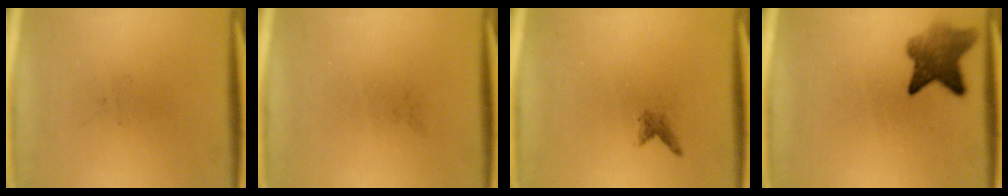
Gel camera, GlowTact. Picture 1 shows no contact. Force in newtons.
{"total": 0.0}
{"total": 1.0}
{"total": 5.9}